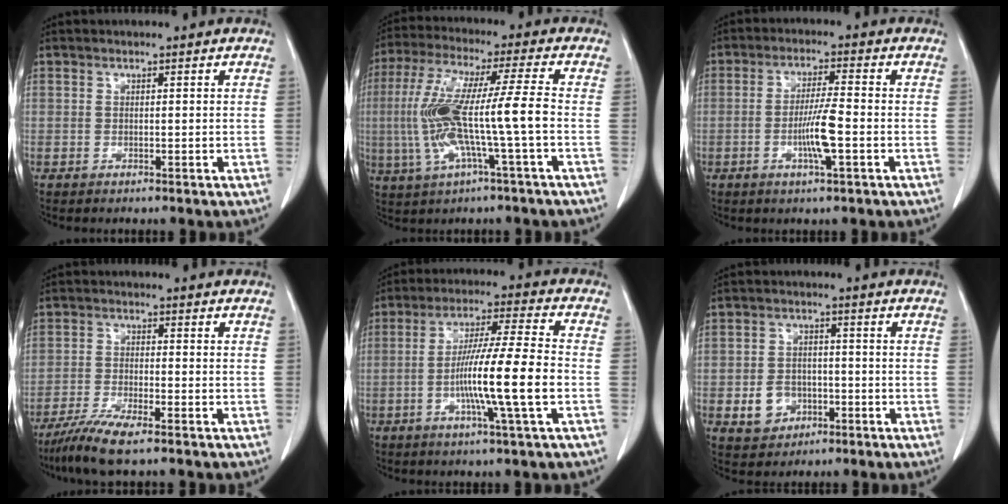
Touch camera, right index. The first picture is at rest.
{"total": 13.3, "force": [-2.0, -0.1, 13.1], "torque": [-0.273, 0.011, -0.043]}
{"total": 6.2, "force": [-1.7, 0.1, 6.0], "torque": [-0.115, -0.006, -0.032]}
{"total": 6.8, "force": [-5.1, 0.4, 4.5], "torque": [-0.088, -0.020, -0.093]}
{"total": 12.6, "force": [-2.9, -0.8, 12.2], "torque": [-0.221, -0.005, -0.059]}
{"total": 5.3, "force": [-1.7, 4.4, 2.3], "torque": [-0.043, 0.008, -0.019]}